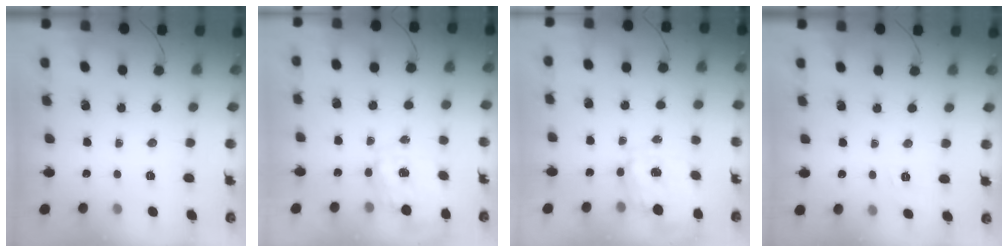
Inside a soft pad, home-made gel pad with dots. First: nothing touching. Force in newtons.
{"total": 3.9, "press": 3.8, "slide": 0.9}
{"total": 2.5, "press": 2.3, "slide": 1.0}
{"total": 2.8, "press": 2.2, "slide": 1.8}